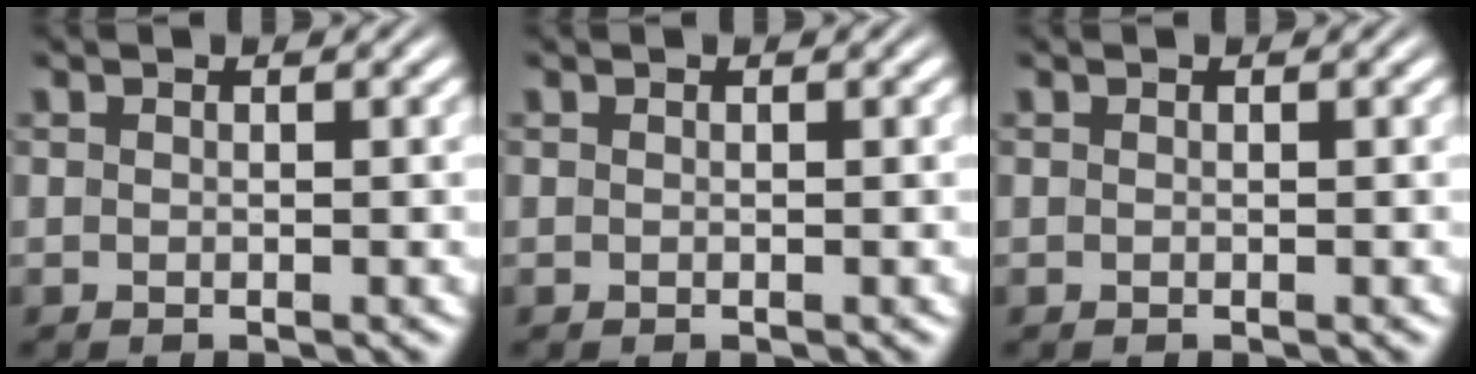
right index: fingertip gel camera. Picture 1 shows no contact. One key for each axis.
{"total": 0.0}
{"total": 0.0}